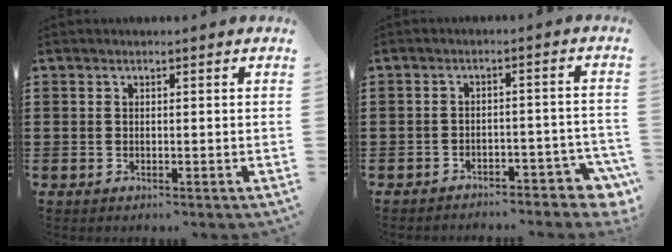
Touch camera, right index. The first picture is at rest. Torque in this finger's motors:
{"motor_torque": [-0.59, -0.10, 0.05, -0.03]}